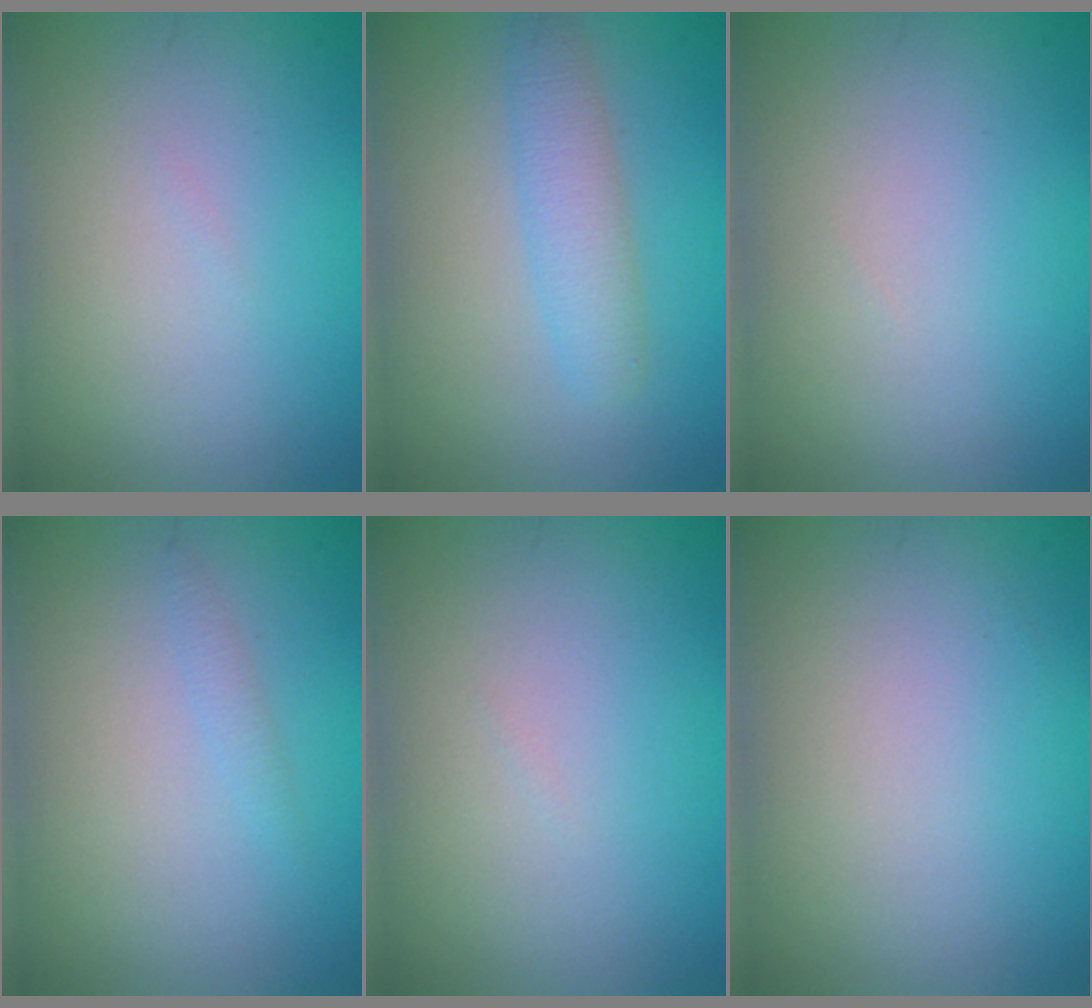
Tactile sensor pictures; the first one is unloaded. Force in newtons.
{"total": 3.0, "press": 3.0, "slide": 0.1}
{"total": 0.0}
{"total": 0.8, "press": 0.8, "slide": 0.1}
{"total": 0.0}
{"total": 0.0}